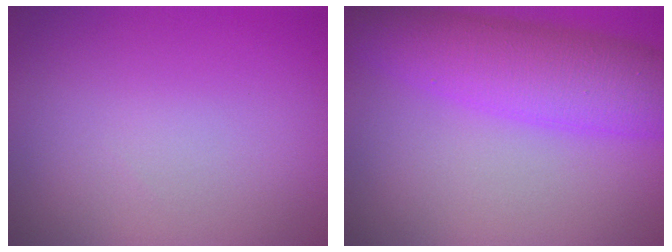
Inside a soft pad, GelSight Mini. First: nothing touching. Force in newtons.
{"total": 7.5, "press": 7.5, "slide": 0.2}